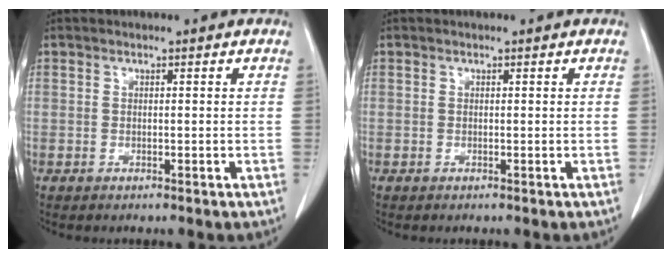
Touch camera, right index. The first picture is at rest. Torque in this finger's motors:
{"motor_torque": [0.02, -0.02, -0.01, 0.01]}